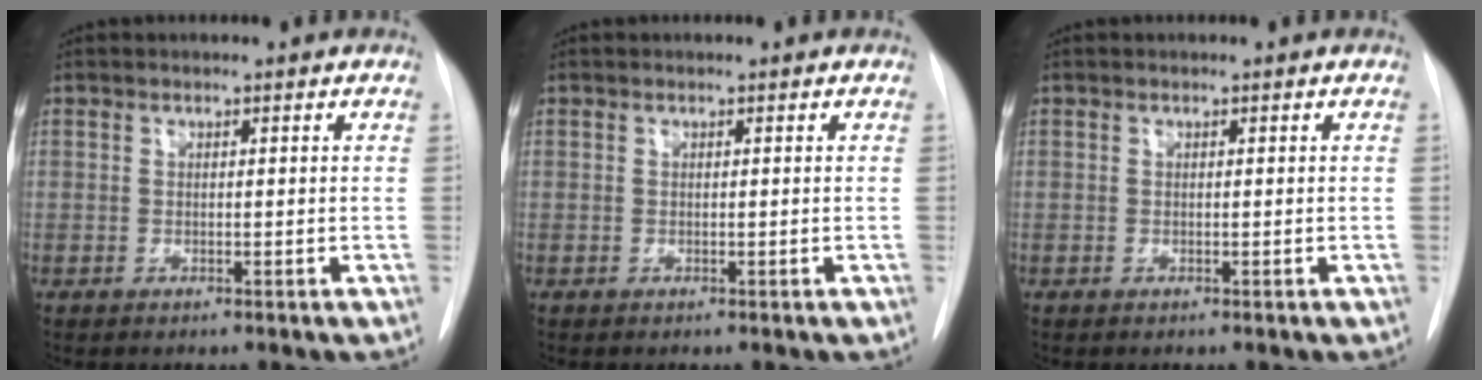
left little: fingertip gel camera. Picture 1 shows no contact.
{"total": 0.0}
{"total": 0.0}